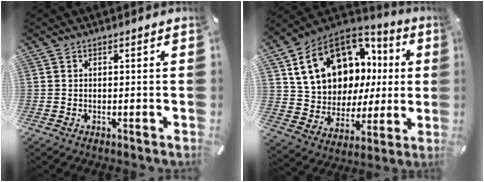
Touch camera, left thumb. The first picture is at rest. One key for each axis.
{"total": 18.8, "fx": 7.8, "fy": 14.1, "fz": 9.6, "tx": -0.169, "ty": -0.039, "tz": 0.163}